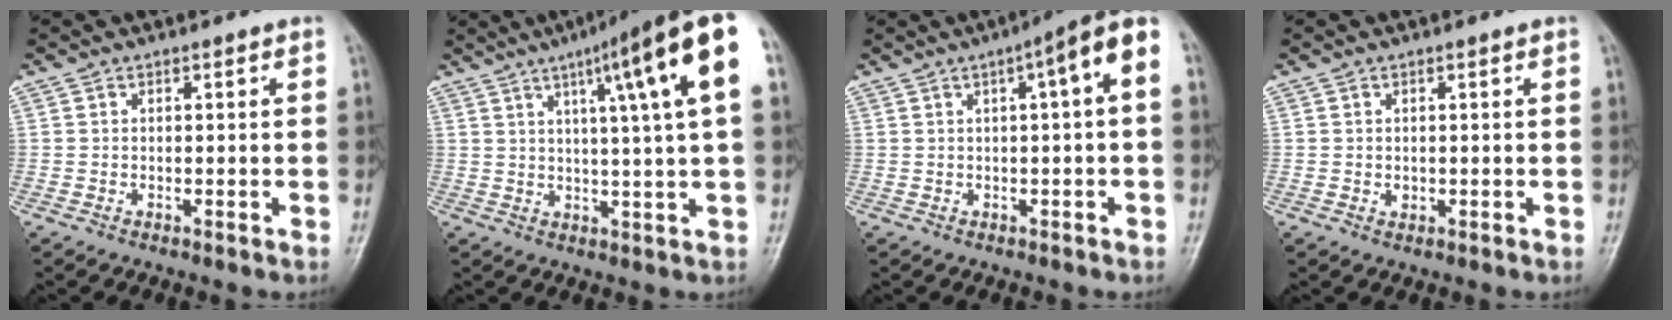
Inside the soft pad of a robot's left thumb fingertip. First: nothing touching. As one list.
[{"total": 16.7, "force": [6.3, 1.0, 15.4], "torque": [-0.220, 0.000, 0.083]}, {"total": 7.5, "force": [1.5, 1.4, 7.3], "torque": [-0.103, 0.026, 0.014]}, {"total": 0.9, "force": [0.2, 0.8, 0.3], "torque": [-0.001, -0.002, 0.006]}]